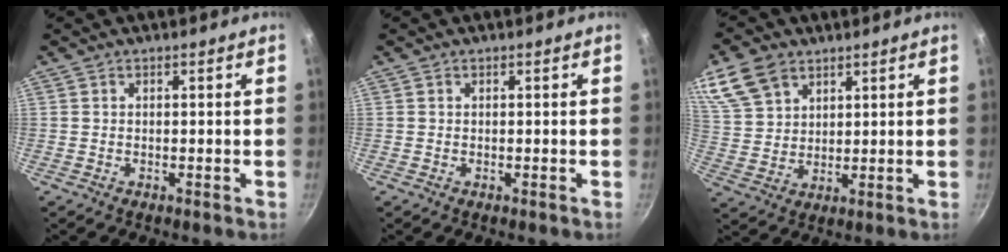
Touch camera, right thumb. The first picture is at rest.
{"total": 0.0}
{"total": 10.7, "force": [6.3, 7.2, 4.9], "torque": [-0.082, -0.013, 0.129]}